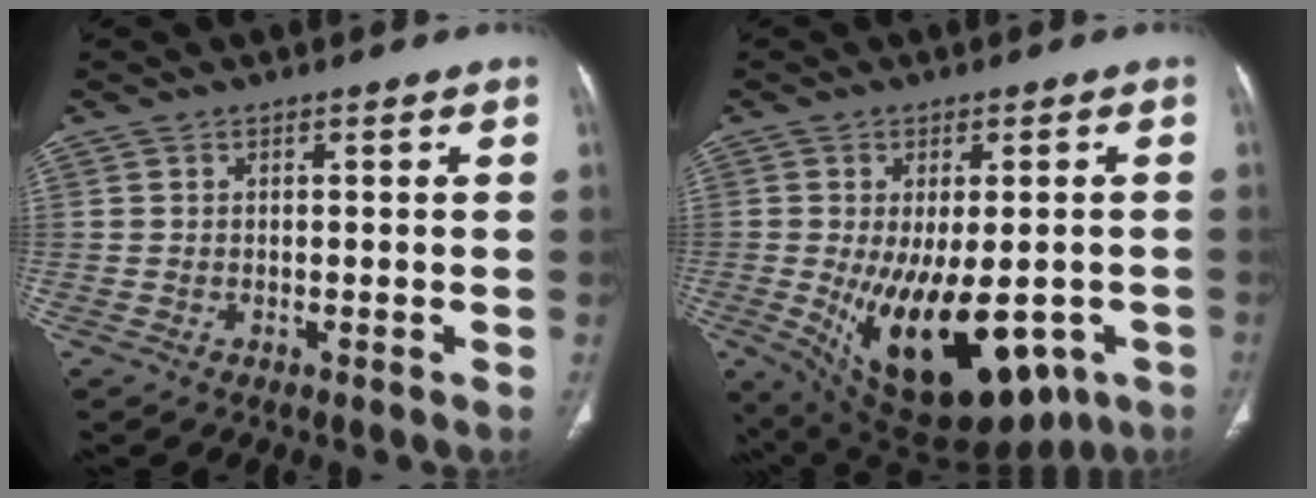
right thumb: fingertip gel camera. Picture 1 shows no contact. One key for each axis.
{"total": 21.6, "fx": -7.1, "fy": 11.0, "fz": 17.2, "tx": -0.244, "ty": -0.021, "tz": -0.077}